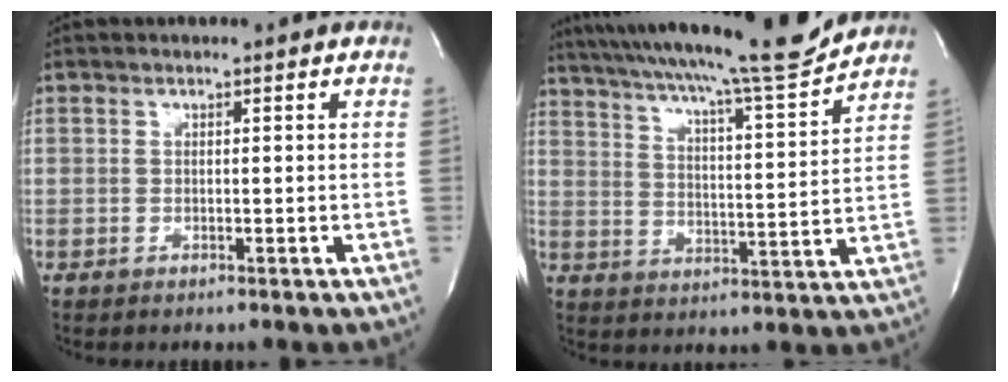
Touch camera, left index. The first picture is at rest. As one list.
[{"total": 19.5, "force": [17.4, -0.4, 8.9], "torque": [-0.155, -0.031, 0.252]}]